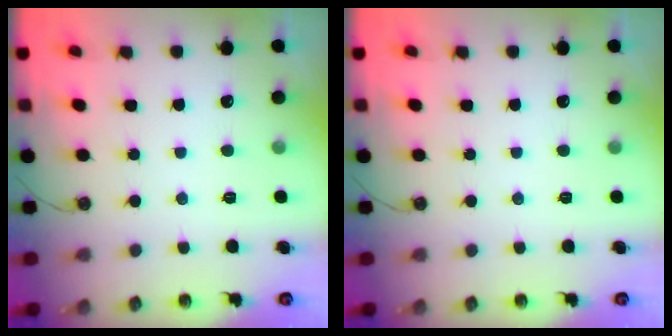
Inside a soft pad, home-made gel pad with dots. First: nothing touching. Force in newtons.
{"total": 0.0}